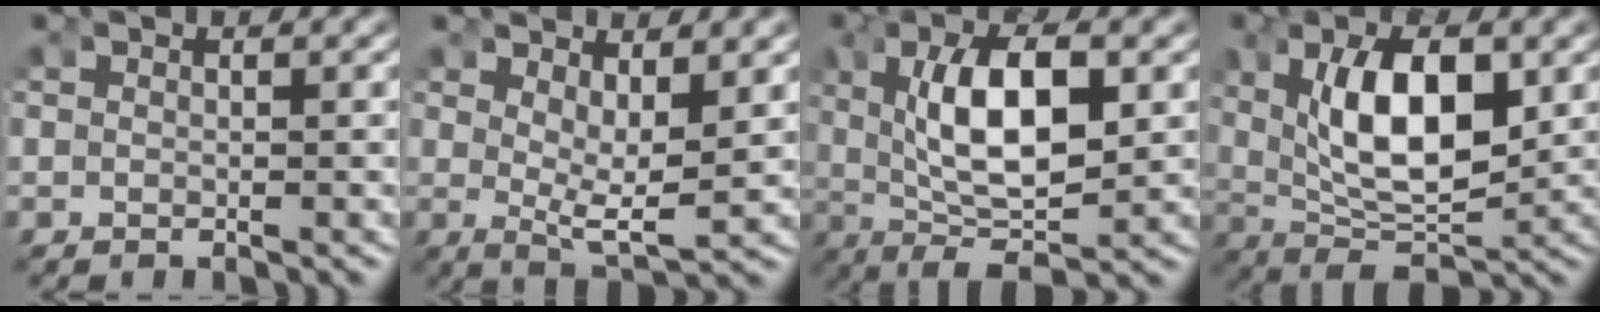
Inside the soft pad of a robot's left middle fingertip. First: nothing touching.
{"total": 4.0, "force": [1.4, 0.7, 3.7], "torque": [-0.064, -0.028, 0.036]}
{"total": 9.6, "force": [0.8, 4.2, 8.6], "torque": [-0.160, -0.020, 0.032]}
{"total": 9.6, "force": [1.4, 4.8, 8.2], "torque": [-0.142, -0.016, 0.038]}